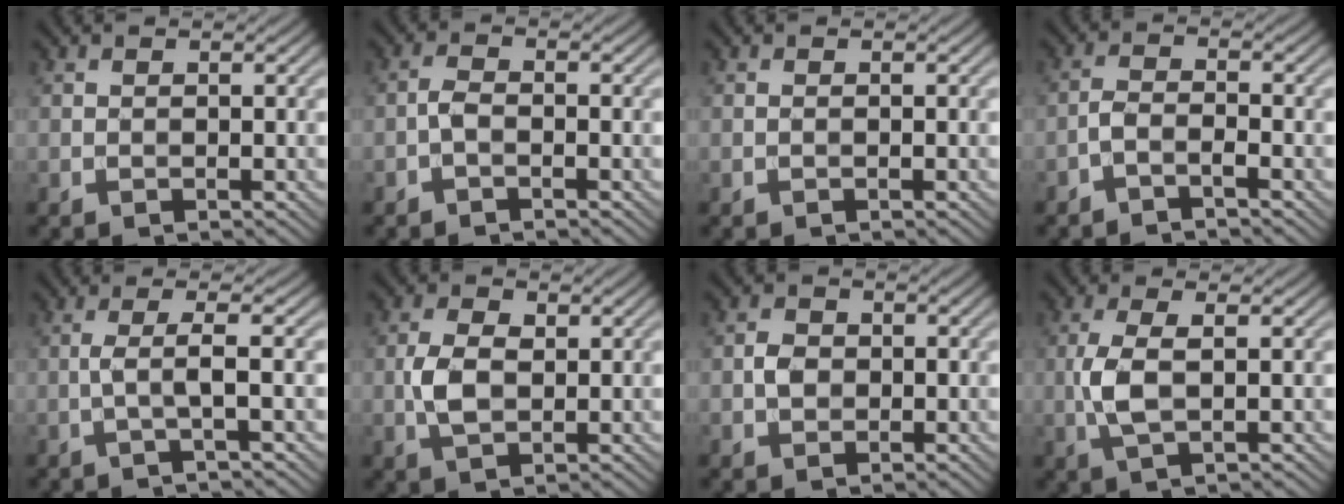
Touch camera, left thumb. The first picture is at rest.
{"total": 1.8, "force": [-1.0, 0.7, 1.4], "torque": [-0.029, 0.005, -0.025]}
{"total": 0.0}
{"total": 2.4, "force": [-1.8, 0.6, 1.5], "torque": [-0.031, 0.006, -0.043]}
{"total": 3.1, "force": [-0.4, 0.4, 3.0], "torque": [-0.052, 0.011, -0.024]}
{"total": 4.7, "force": [0.0, 2.8, 3.7], "torque": [-0.087, 0.002, 0.000]}
{"total": 2.3, "force": [-0.3, 1.9, 1.3], "torque": [-0.028, 0.000, -0.011]}
{"total": 4.7, "force": [-0.1, 1.7, 4.3], "torque": [-0.112, 0.002, -0.003]}